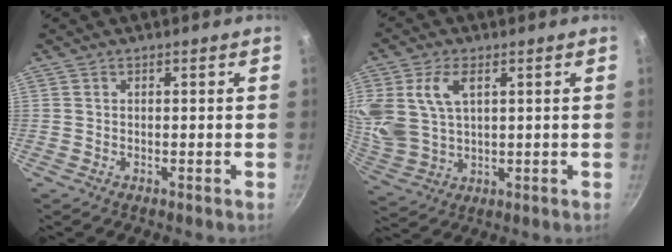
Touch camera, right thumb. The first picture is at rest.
{"total": 12.3, "force": [4.1, 7.8, 8.5], "torque": [-0.175, -0.012, 0.089]}